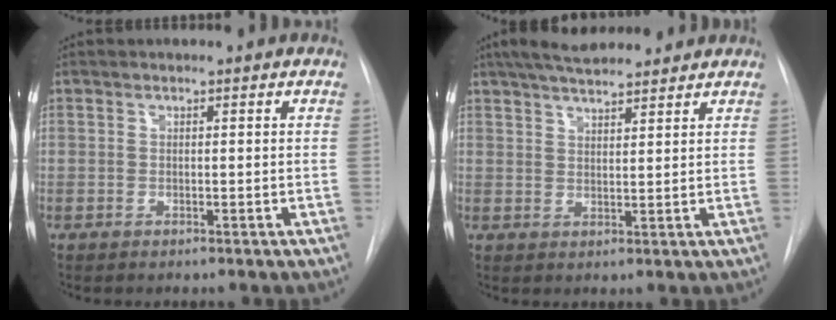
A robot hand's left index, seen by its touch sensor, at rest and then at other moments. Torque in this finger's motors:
{"motor_torque": [1.04, -1.10, 0.39, 0.09]}